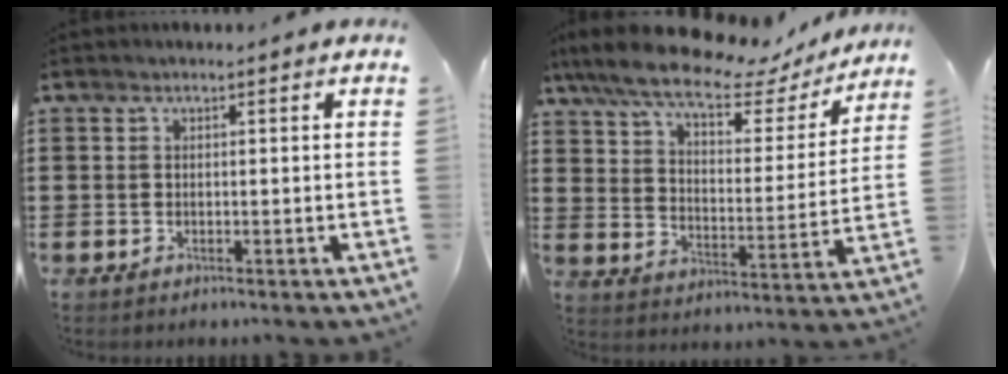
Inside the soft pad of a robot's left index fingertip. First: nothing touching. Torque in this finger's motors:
{"motor_torque": [2.14, 0.00, 0.93, 0.21]}